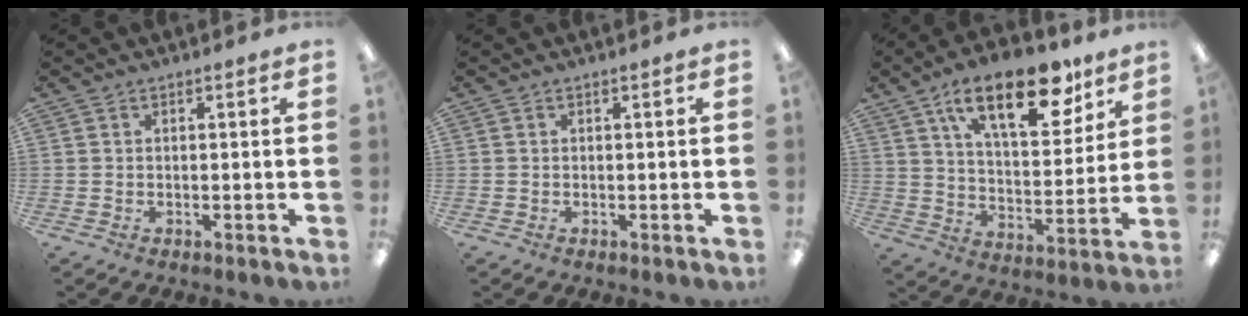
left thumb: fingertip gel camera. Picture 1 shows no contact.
{"total": 0.0}
{"total": 20.7, "force": [12.6, 8.9, 13.8], "torque": [-0.200, -0.064, 0.204]}